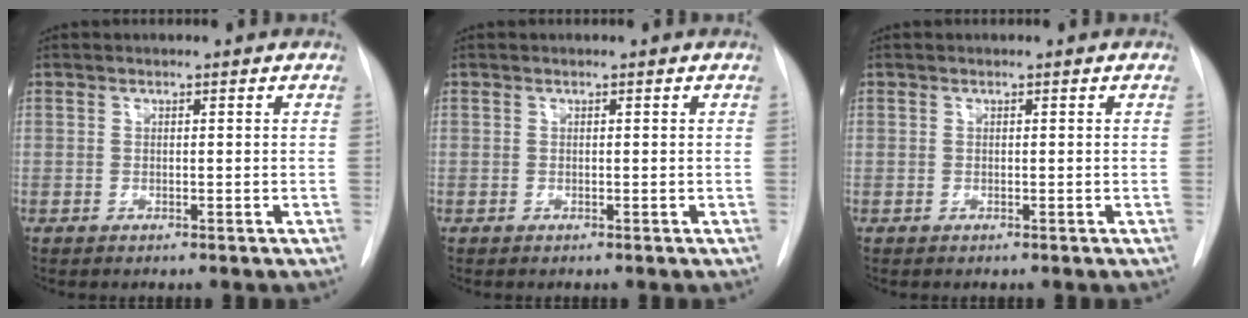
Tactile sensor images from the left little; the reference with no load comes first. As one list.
[{"total": 0.0}, {"total": 0.0}]